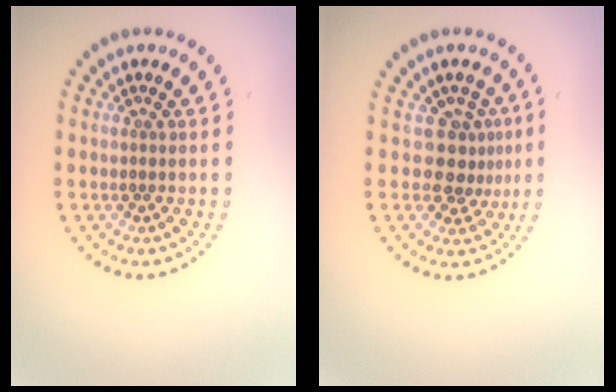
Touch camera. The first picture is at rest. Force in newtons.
{"total": 2.8, "press": 2.1, "slide": 1.8}